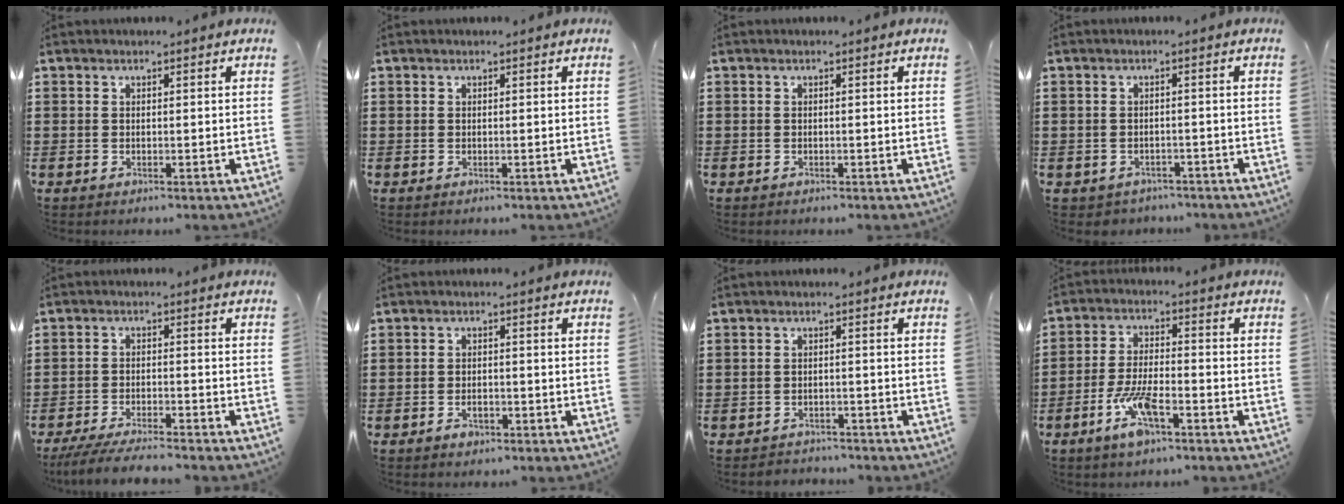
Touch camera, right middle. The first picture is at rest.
{"total": 0.0}
{"total": 0.0}
{"total": 1.3, "force": [-1.2, 0.6, -0.2], "torque": [-0.003, 0.002, -0.029]}
{"total": 4.6, "force": [-4.3, 0.1, 1.7], "torque": [-0.041, -0.011, -0.087]}
{"total": 1.9, "force": [-1.2, 0.9, 1.2], "torque": [-0.025, 0.000, -0.023]}
{"total": 1.9, "force": [-1.9, 0.4, -0.2], "torque": [-0.003, 0.001, -0.044]}
{"total": 7.7, "force": [-3.9, 2.3, 6.2], "torque": [-0.139, -0.007, -0.074]}